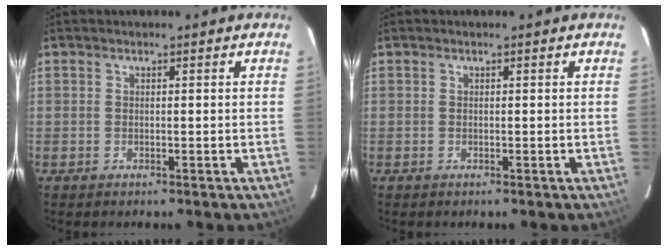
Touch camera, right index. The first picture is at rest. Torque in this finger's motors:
{"motor_torque": [0.00, 0.00, 0.00, 0.00]}